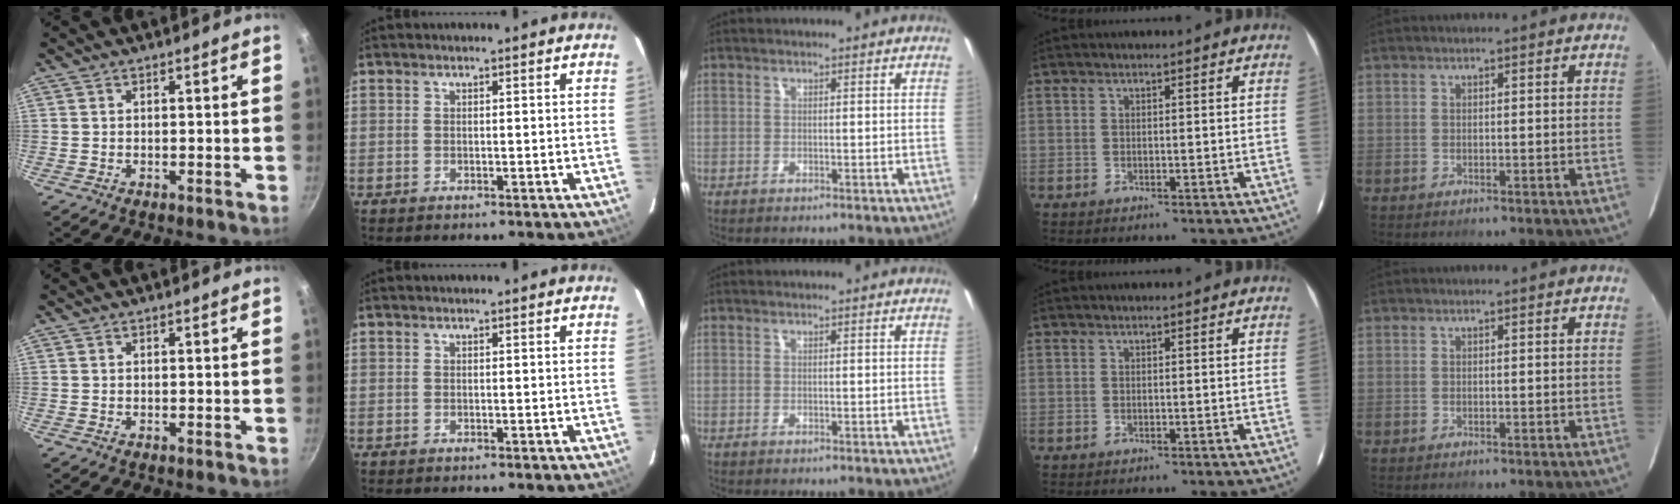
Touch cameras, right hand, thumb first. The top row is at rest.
{}